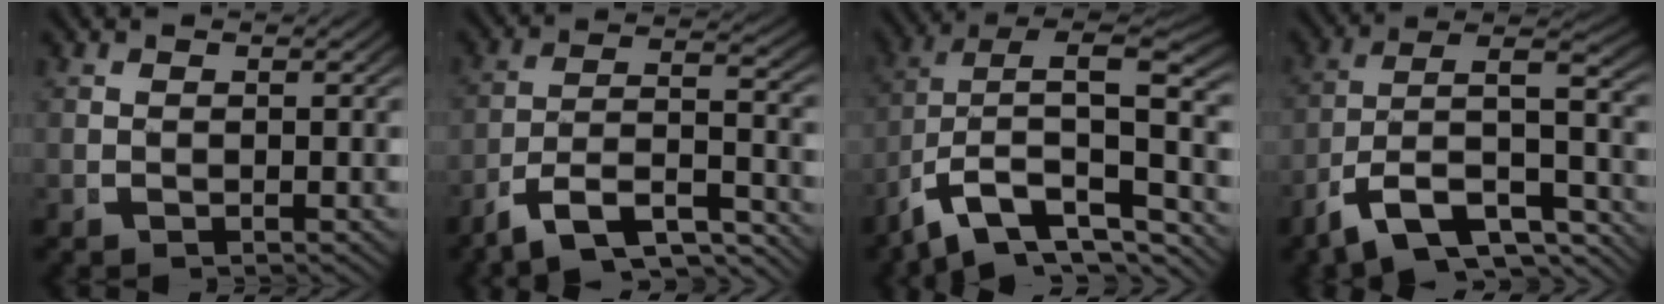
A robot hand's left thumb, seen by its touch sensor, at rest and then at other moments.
{"total": 12.5, "force": [-7.6, 7.3, 6.7], "torque": [-0.154, -0.050, -0.107]}
{"total": 11.6, "force": [-3.2, 7.2, 8.5], "torque": [-0.154, -0.040, -0.035]}
{"total": 13.1, "force": [-5.3, 8.4, 8.5], "torque": [-0.191, -0.056, -0.069]}